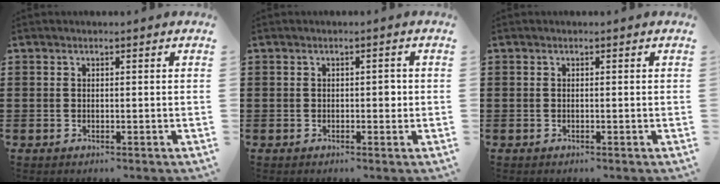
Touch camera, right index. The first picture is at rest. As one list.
[{"total": 1.5, "force": [0.0, 0.8, 1.3], "torque": [-0.017, 0.002, -0.003]}, {"total": 0.0}]